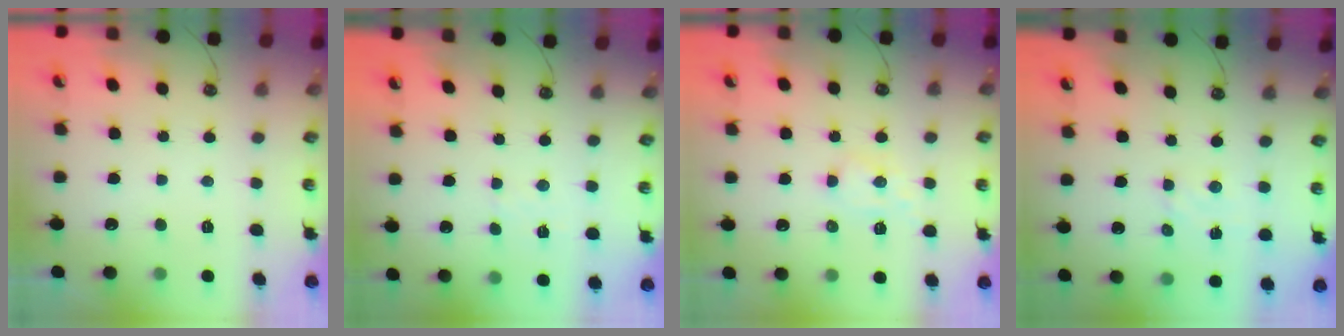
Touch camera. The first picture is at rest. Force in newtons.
{"total": 2.0, "press": 2.0, "slide": 0.4}
{"total": 7.2, "press": 7.1, "slide": 1.0}
{"total": 2.8, "press": 2.8, "slide": 0.5}